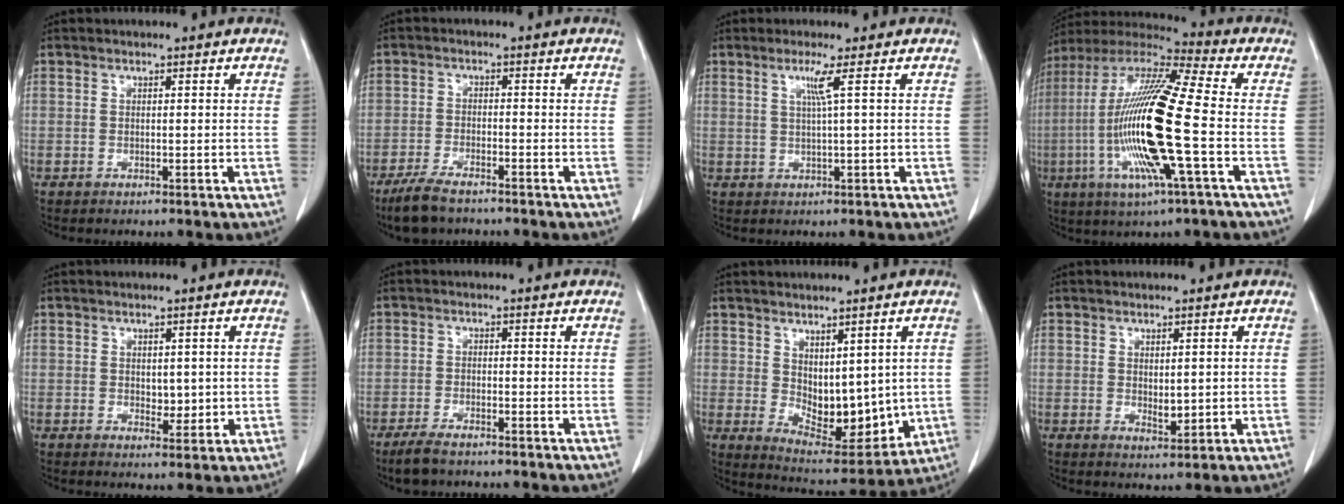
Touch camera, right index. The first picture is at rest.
{"total": 5.7, "force": [-4.5, 1.5, 3.1], "torque": [-0.065, -0.010, -0.081]}
{"total": 3.0, "force": [1.2, -1.0, 2.5], "torque": [-0.051, -0.004, 0.026]}
{"total": 20.4, "force": [-3.6, 1.1, 20.0], "torque": [-0.420, -0.012, -0.076]}
{"total": 2.5, "force": [0.4, 1.5, 1.9], "torque": [-0.023, -0.007, 0.012]}
{"total": 3.7, "force": [-3.0, 1.0, 2.0], "torque": [-0.043, -0.007, -0.052]}
{"total": 10.7, "force": [0.8, 5.6, 9.1], "torque": [-0.121, -0.012, 0.040]}
{"total": 2.6, "force": [0.3, 1.2, 2.2], "torque": [-0.035, -0.008, 0.011]}